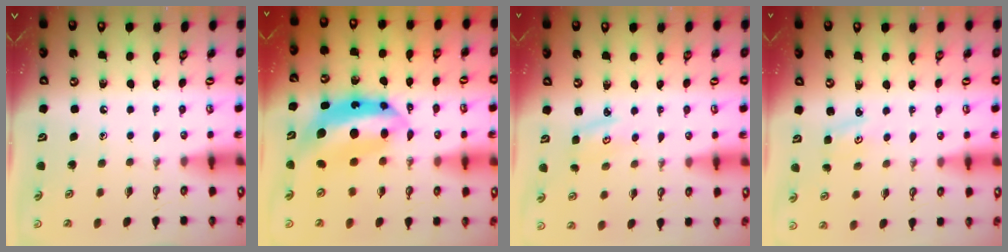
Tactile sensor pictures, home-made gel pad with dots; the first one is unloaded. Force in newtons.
{"total": 9.1, "press": 9.0, "slide": 1.0}
{"total": 2.9, "press": 2.8, "slide": 0.4}
{"total": 1.8, "press": 1.7, "slide": 0.3}